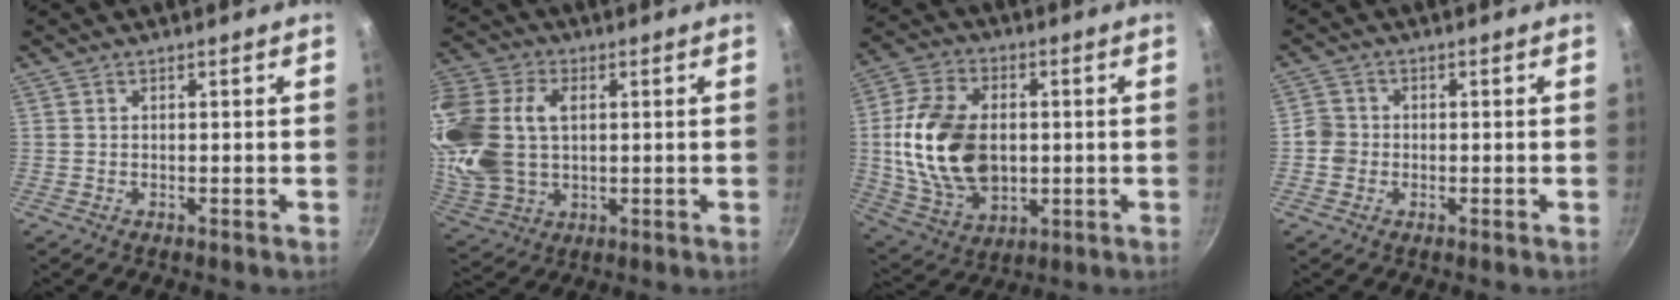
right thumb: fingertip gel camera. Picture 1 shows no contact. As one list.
[{"total": 23.0, "force": [4.1, 16.2, 15.9], "torque": [-0.364, 0.017, 0.083]}, {"total": 19.6, "force": [0.2, 13.2, 14.6], "torque": [-0.263, 0.006, 0.013]}, {"total": 3.2, "force": [-0.8, 3.0, 0.9], "torque": [-0.003, 0.012, -0.021]}]